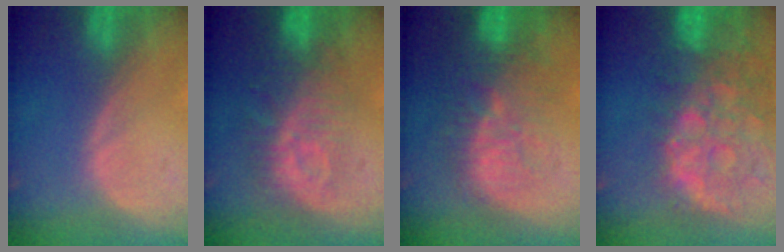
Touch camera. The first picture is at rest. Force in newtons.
{"total": 9.7, "press": 8.8, "slide": 4.0}
{"total": 11.4, "press": 9.9, "slide": 5.6}
{"total": 13.9, "press": 11.3, "slide": 8.1}